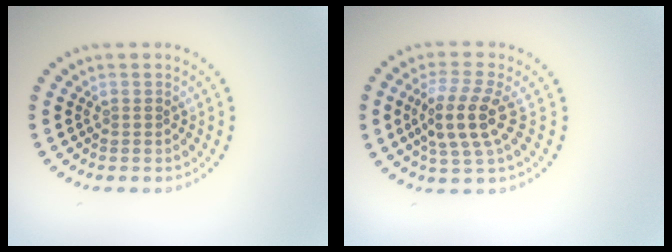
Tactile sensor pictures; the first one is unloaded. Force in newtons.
{"total": 4.0, "press": 3.6, "slide": 1.9}